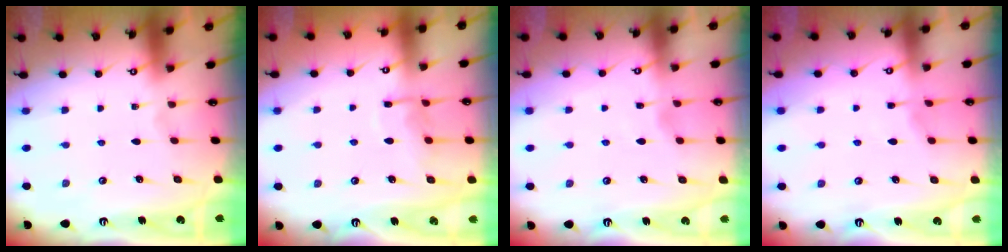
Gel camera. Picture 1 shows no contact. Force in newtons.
{"total": 7.2, "press": 7.2, "slide": 0.6}
{"total": 3.0, "press": 2.9, "slide": 0.4}
{"total": 2.1, "press": 2.1, "slide": 0.4}